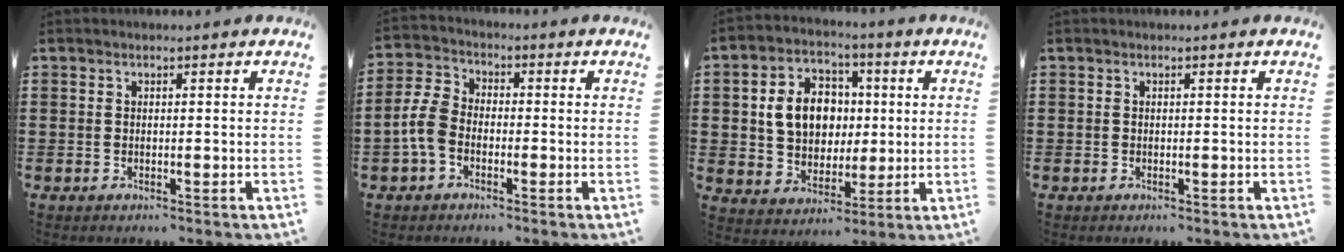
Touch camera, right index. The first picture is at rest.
{"total": 5.5, "force": [-1.8, 3.7, 3.7], "torque": [-0.110, -0.004, -0.043]}
{"total": 9.0, "force": [1.2, 7.2, 5.3], "torque": [-0.115, 0.018, 0.022]}
{"total": 0.0}